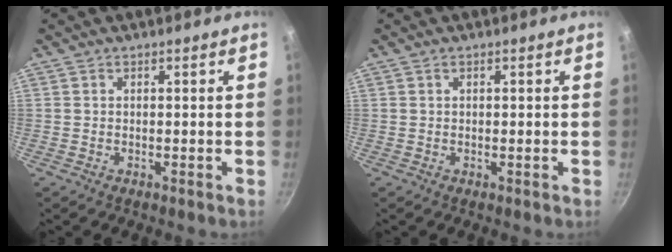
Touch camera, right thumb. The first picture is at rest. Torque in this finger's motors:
{"motor_torque": [0.09, -0.23, -0.44, 0.35, -0.06]}